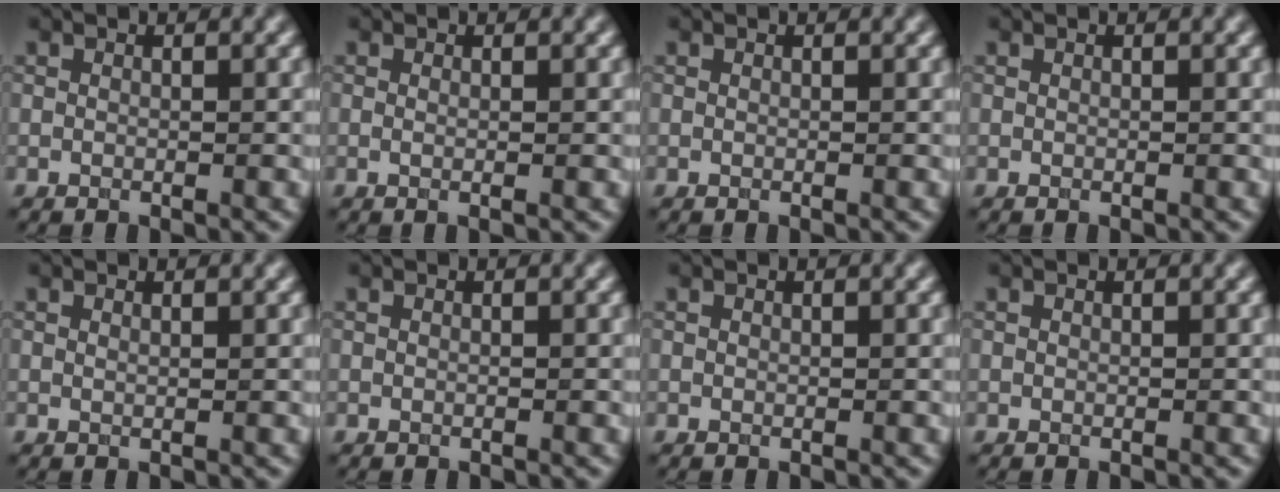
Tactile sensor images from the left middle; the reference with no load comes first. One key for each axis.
{"total": 0.9, "fx": 0.0, "fy": 0.2, "fz": 0.8, "tx": -0.013, "ty": -0.004, "tz": -0.005}
{"total": 0.0}
{"total": 0.0}
{"total": 0.7, "fx": 0.5, "fy": 0.2, "fz": 0.5, "tx": -0.005, "ty": -0.002, "tz": 0.003}
{"total": 0.0}
{"total": 0.0}
{"total": 0.0}